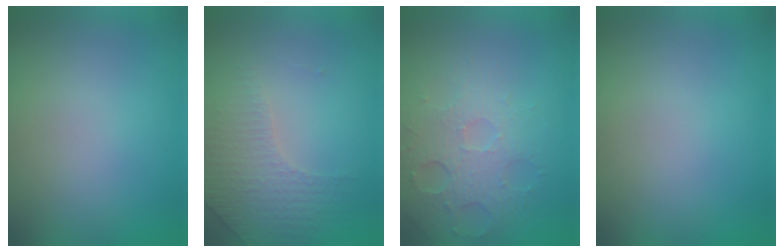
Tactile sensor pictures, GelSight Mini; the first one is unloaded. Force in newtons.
{"total": 4.3, "press": 2.9, "slide": 3.2}
{"total": 3.6, "press": 3.2, "slide": 1.5}
{"total": 0.0}